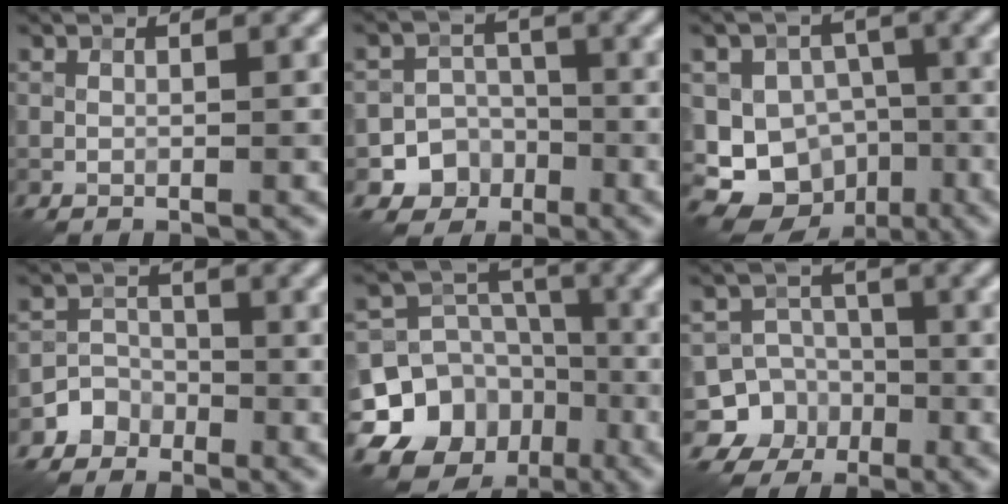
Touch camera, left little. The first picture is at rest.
{"total": 5.4, "force": [-2.7, 4.6, 0.7], "torque": [0.021, -0.007, -0.060]}
{"total": 11.8, "force": [-4.9, 9.9, 4.3], "torque": [-0.065, -0.016, -0.088]}
{"total": 2.7, "force": [-1.7, 2.1, 0.0], "torque": [0.024, 0.013, -0.039]}
{"total": 14.2, "force": [-7.6, 11.4, 3.9], "torque": [-0.084, -0.032, -0.129]}
{"total": 8.9, "force": [-3.6, 8.1, 0.8], "torque": [-0.011, -0.009, -0.078]}